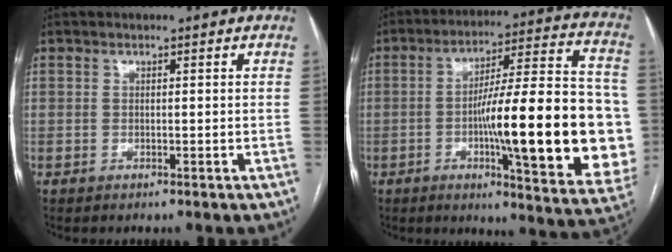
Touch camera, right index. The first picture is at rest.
{"total": 25.5, "force": [-4.1, 3.8, 24.9], "torque": [-0.292, 0.014, -0.052]}